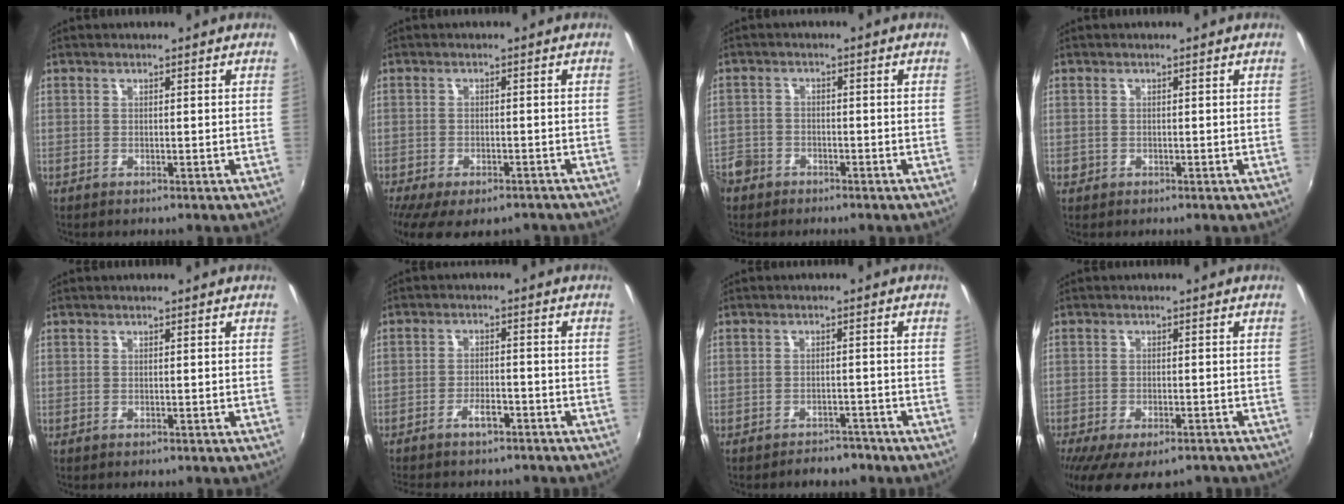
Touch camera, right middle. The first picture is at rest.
{"total": 10.7, "force": [-7.9, 4.0, 6.0], "torque": [-0.130, -0.041, -0.117]}
{"total": 7.1, "force": [-4.3, 5.4, 1.6], "torque": [-0.056, 0.013, -0.079]}
{"total": 0.9, "force": [-0.3, 0.8, 0.1], "torque": [-0.002, -0.004, -0.005]}
{"total": 0.0}
{"total": 5.0, "force": [-4.0, 1.7, 2.4], "torque": [-0.059, 0.006, -0.063]}
{"total": 4.7, "force": [-4.1, 2.1, 1.0], "torque": [-0.027, 0.002, -0.051]}
{"total": 11.8, "force": [-8.4, 4.4, 6.9], "torque": [-0.147, -0.044, -0.125]}